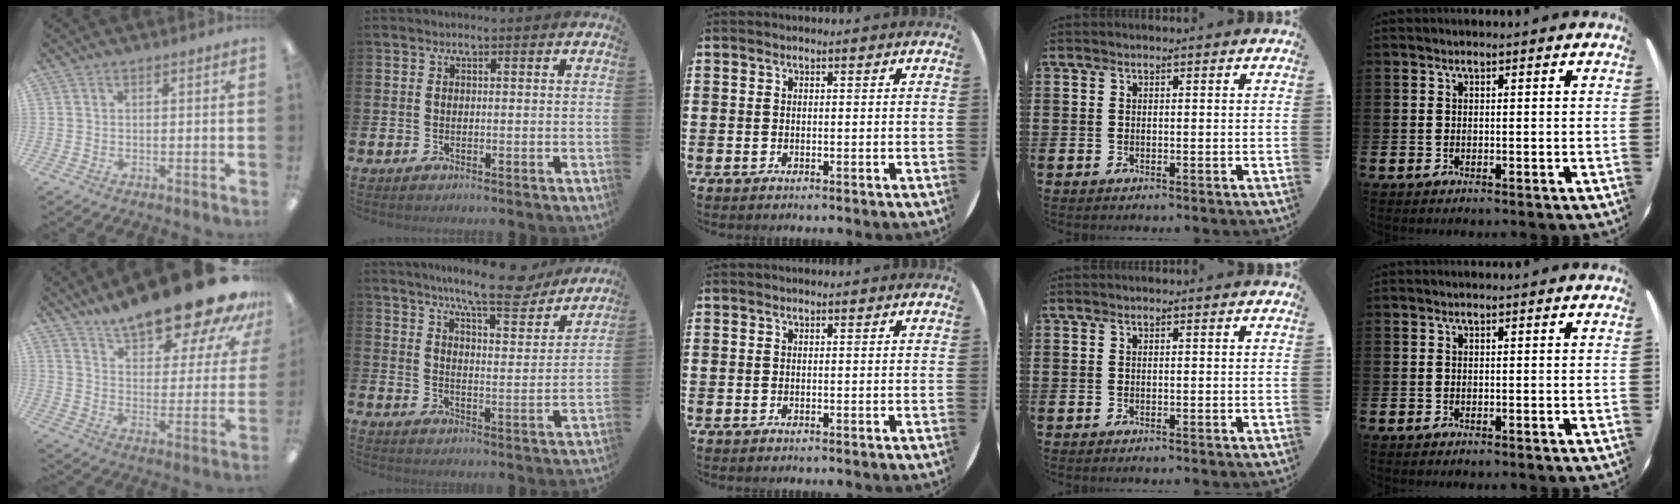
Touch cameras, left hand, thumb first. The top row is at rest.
{"thumb": {"total": 21.2, "force": [17.4, 5.1, 11.0], "torque": [-0.154, -0.125, 0.286]}, "index": {"total": 9.8, "force": [8.8, 1.0, 4.1], "torque": [-0.078, -0.051, 0.152]}}